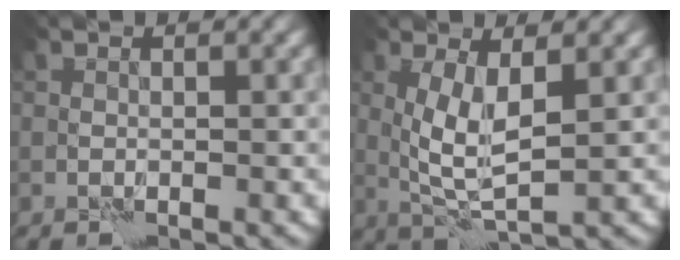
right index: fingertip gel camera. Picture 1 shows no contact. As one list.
[{"total": 4.4, "force": [1.1, 1.3, 4.1], "torque": [-0.086, -0.009, 0.027]}]